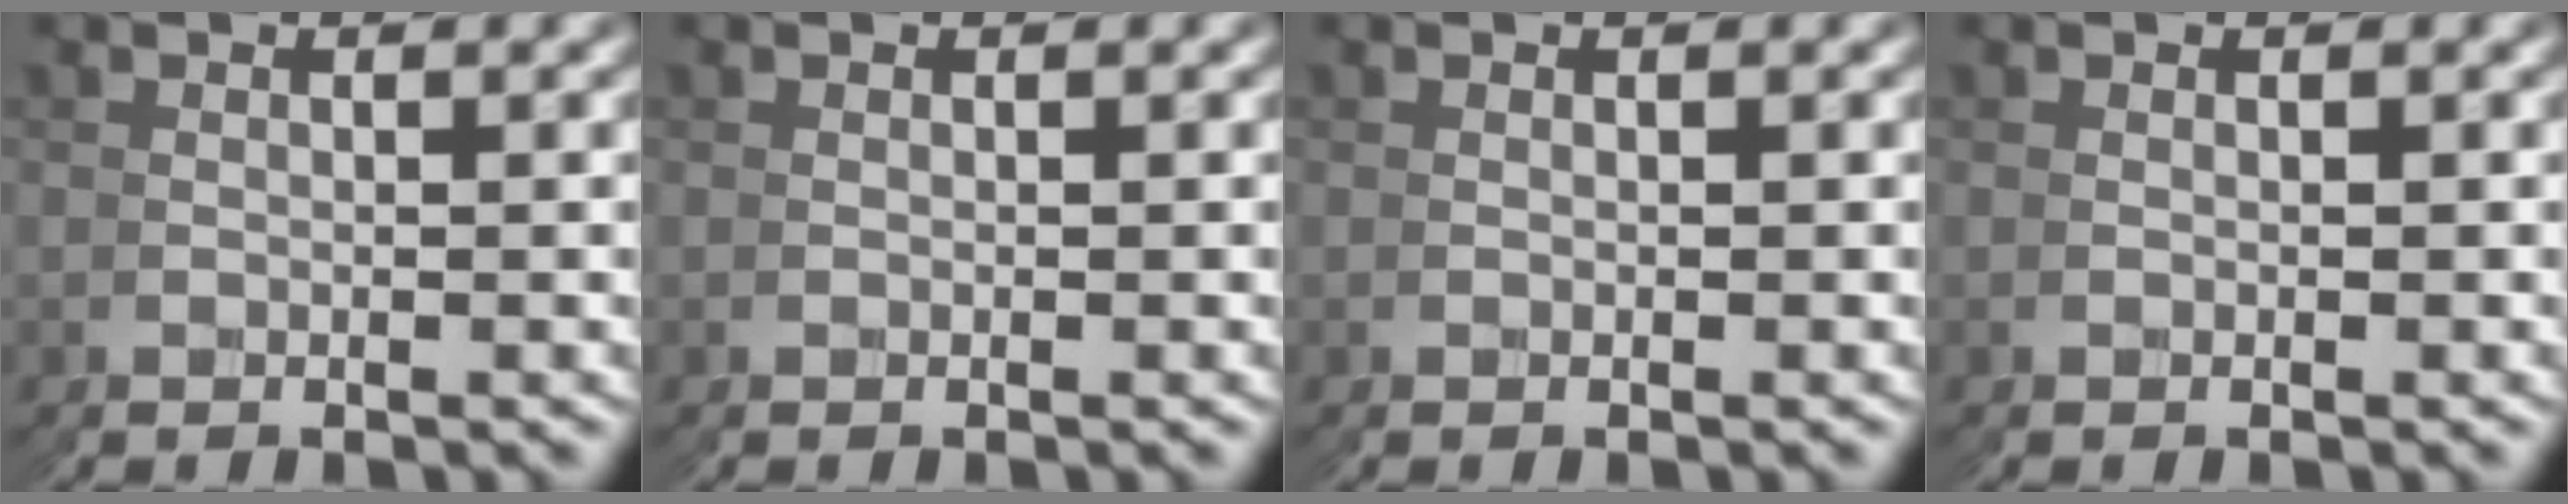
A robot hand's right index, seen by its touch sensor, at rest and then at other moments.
{"total": 0.0}
{"total": 0.0}
{"total": 0.0}